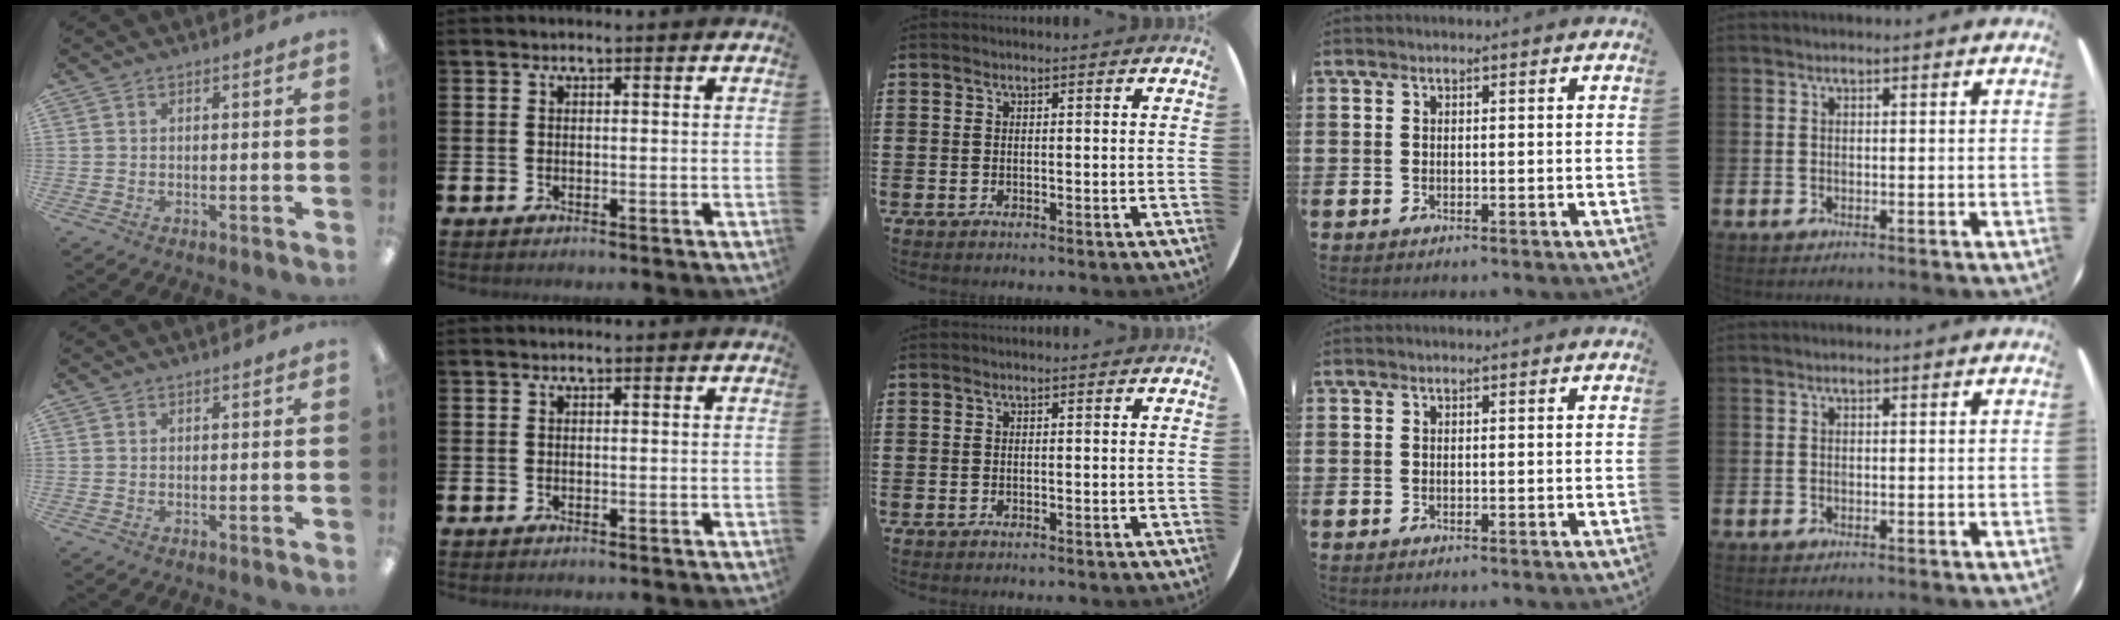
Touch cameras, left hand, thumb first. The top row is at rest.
{}